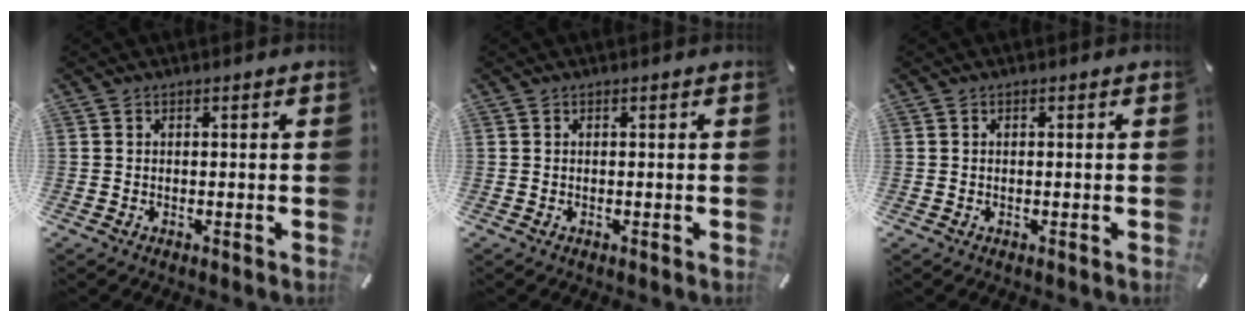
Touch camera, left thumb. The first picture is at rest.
{"total": 0.0}
{"total": 0.0}